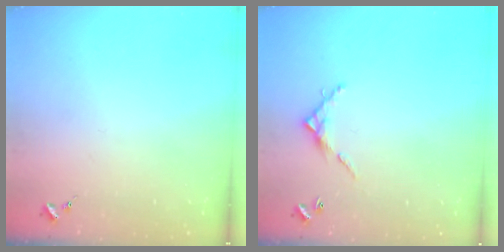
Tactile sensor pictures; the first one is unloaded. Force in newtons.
{"total": 6.3, "press": 6.3, "slide": 0.5}